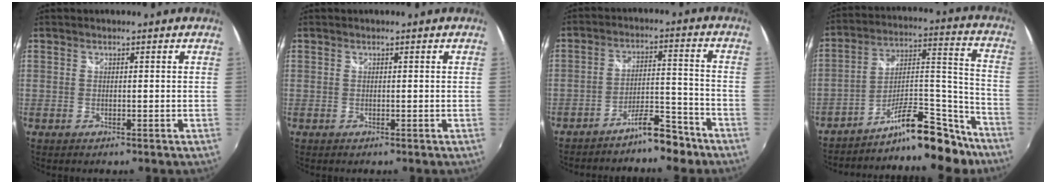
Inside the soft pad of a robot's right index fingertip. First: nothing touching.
{"total": 0.0}
{"total": 7.4, "force": [-6.2, 1.8, 3.5], "torque": [-0.061, 0.020, -0.095]}
{"total": 16.7, "force": [-13.7, 5.3, 7.9], "torque": [-0.119, 0.055, -0.202]}